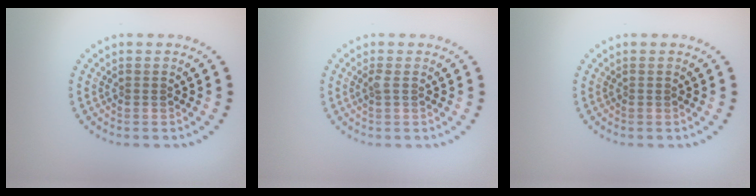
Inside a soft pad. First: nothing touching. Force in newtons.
{"total": 0.6, "press": 0.6, "slide": 0.3}
{"total": 0.0}